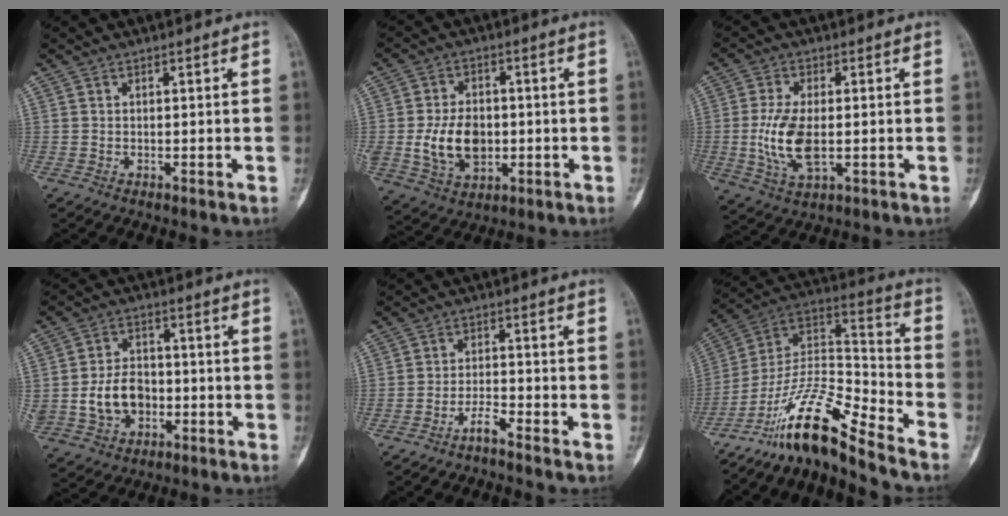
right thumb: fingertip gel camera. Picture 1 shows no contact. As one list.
[{"total": 11.2, "force": [-0.9, 7.9, 7.9], "torque": [-0.122, 0.000, -0.006]}, {"total": 7.7, "force": [-0.2, 3.9, 6.6], "torque": [-0.133, -0.011, 0.000]}, {"total": 10.0, "force": [-1.5, 7.6, 6.3], "torque": [-0.095, 0.019, -0.016]}, {"total": 3.1, "force": [-2.6, 0.2, 1.7], "torque": [-0.037, 0.020, -0.053]}, {"total": 16.7, "force": [-13.5, 2.4, 9.5], "torque": [-0.178, 0.103, -0.248]}]